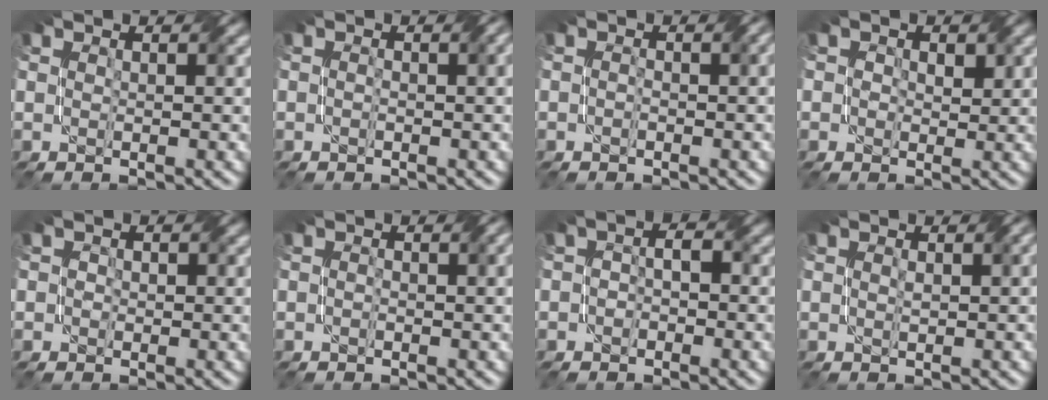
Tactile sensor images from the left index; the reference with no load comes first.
{"total": 2.0, "force": [-0.4, 0.8, 1.8], "torque": [-0.023, -0.004, -0.003]}
{"total": 2.5, "force": [-0.9, 1.1, 2.0], "torque": [-0.020, -0.005, -0.012]}
{"total": 2.0, "force": [0.5, 1.8, 0.9], "torque": [-0.018, 0.004, 0.008]}
{"total": 1.3, "force": [-0.1, 1.3, 0.3], "torque": [-0.006, 0.004, -0.005]}
{"total": 2.1, "force": [-0.3, 1.0, 1.8], "torque": [-0.022, -0.004, -0.005]}
{"total": 2.1, "force": [-1.1, 1.5, 0.9], "torque": [-0.004, 0.005, -0.024]}
{"total": 1.2, "force": [0.1, 0.2, 1.2], "torque": [-0.019, 0.002, 0.001]}